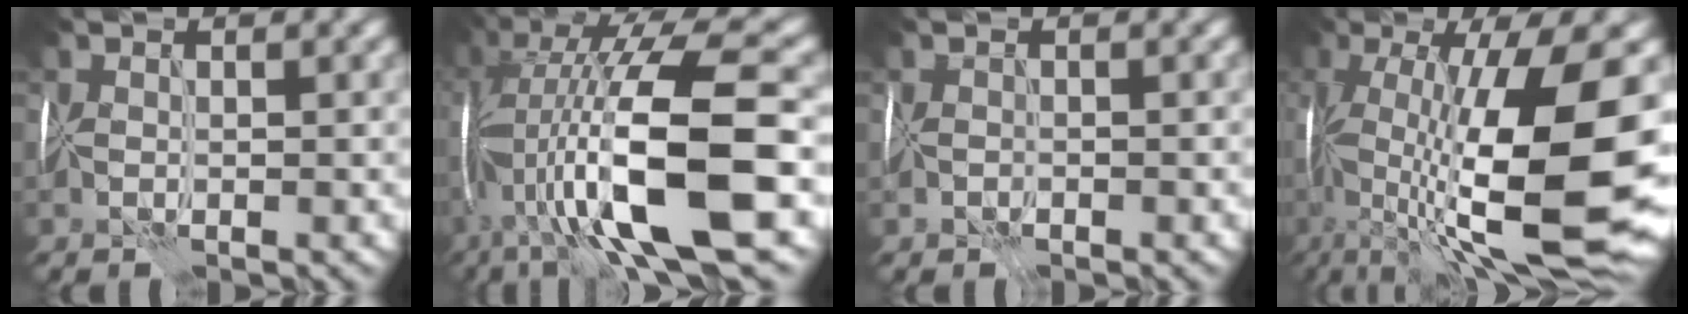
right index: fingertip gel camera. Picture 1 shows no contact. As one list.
[{"total": 14.7, "force": [-2.0, 4.2, 13.9], "torque": [-0.244, 0.024, -0.028]}, {"total": 0.7, "force": [-0.6, 0.1, -0.3], "torque": [0.003, 0.002, -0.011]}, {"total": 16.4, "force": [-1.3, 5.6, 15.3], "torque": [-0.271, 0.011, -0.016]}]